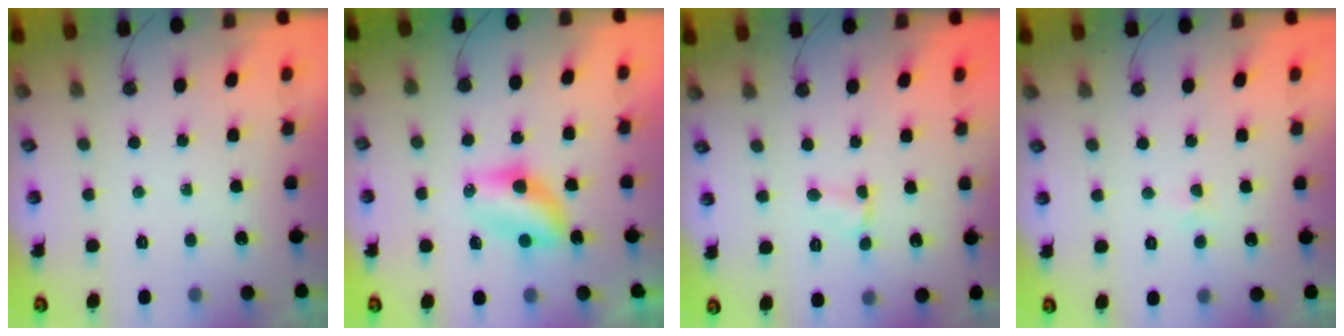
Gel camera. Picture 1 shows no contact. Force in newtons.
{"total": 8.0, "press": 7.3, "slide": 3.2}
{"total": 1.5, "press": 1.5, "slide": 0.1}
{"total": 4.3, "press": 2.5, "slide": 3.5}